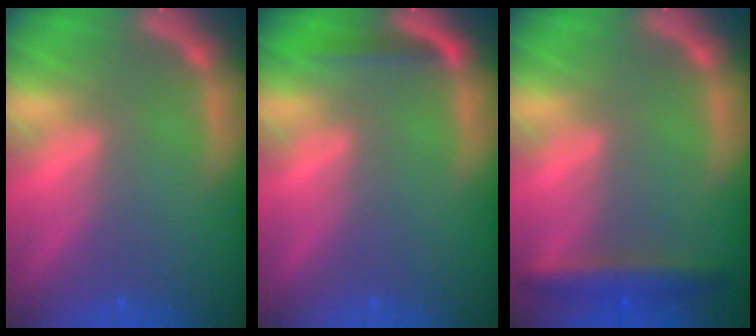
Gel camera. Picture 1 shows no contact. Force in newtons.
{"total": 1.9}
{"total": 3.5}